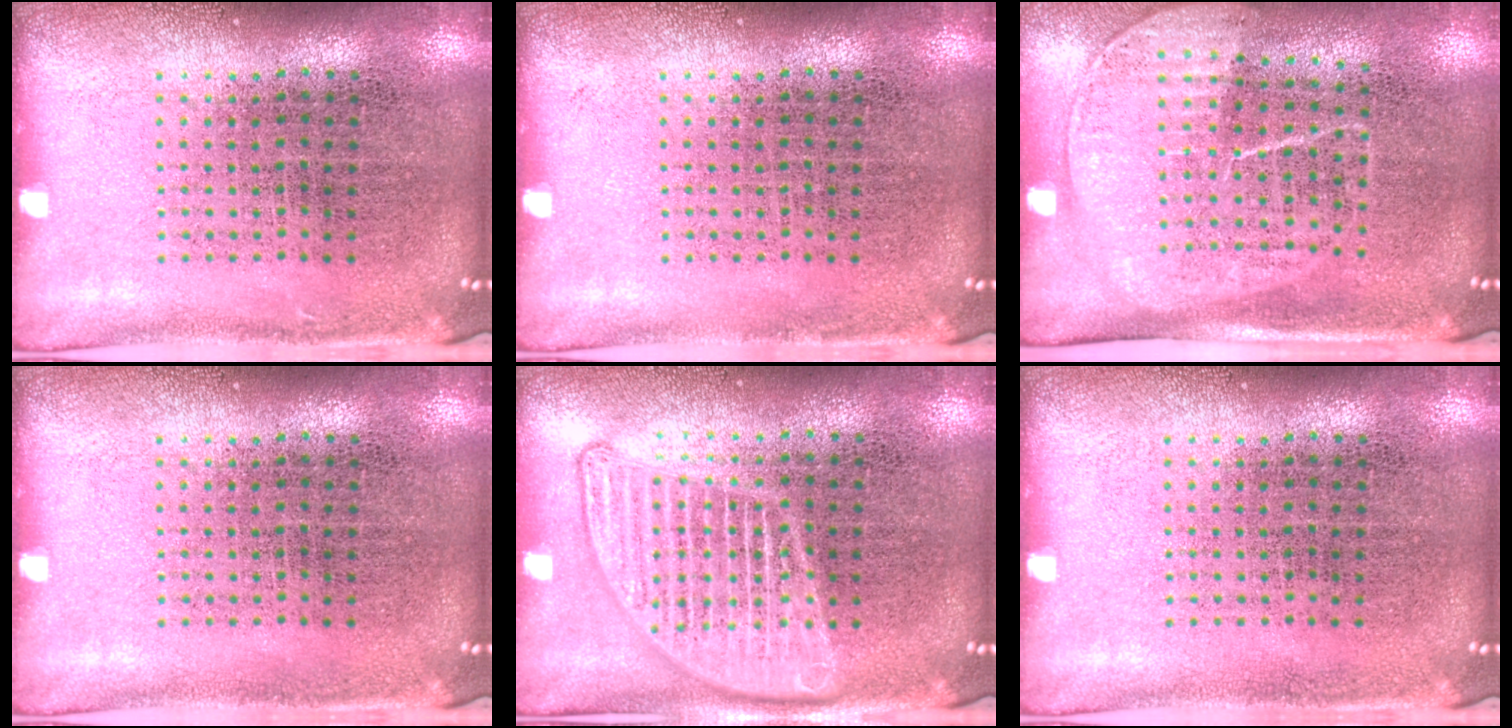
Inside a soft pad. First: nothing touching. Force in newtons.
{"total": 0.0}
{"total": 1.7, "press": 1.4, "slide": 0.9}
{"total": 0.0}
{"total": 3.1, "press": 3.1, "slide": 0.3}
{"total": 0.0}